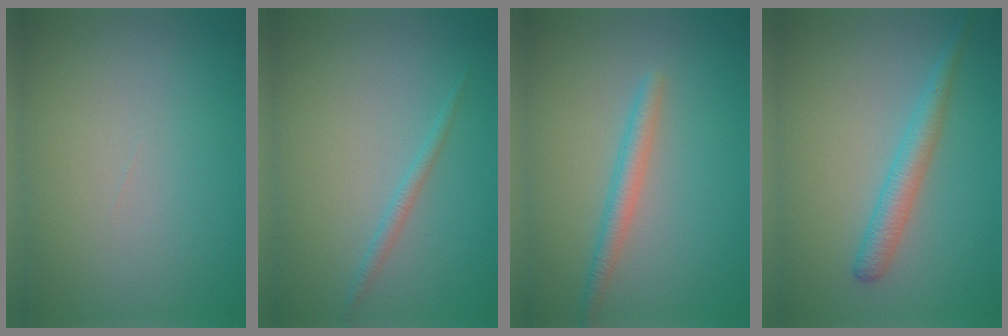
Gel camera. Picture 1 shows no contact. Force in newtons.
{"total": 1.1, "press": 1.1, "slide": 0.1}
{"total": 2.1, "press": 2.1, "slide": 0.1}
{"total": 2.7, "press": 2.6, "slide": 0.1}